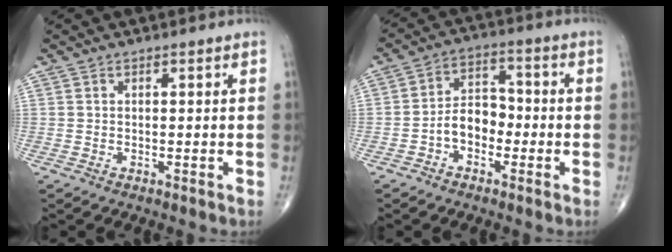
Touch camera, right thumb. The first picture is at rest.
{"total": 6.9, "force": [-2.4, 4.8, 4.4], "torque": [-0.053, 0.036, -0.056]}